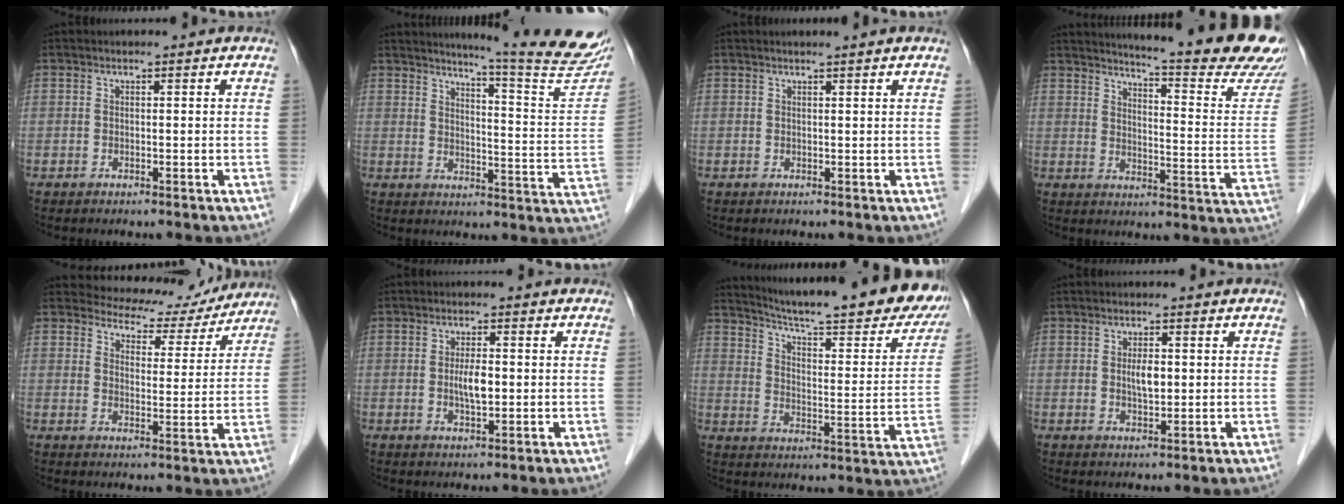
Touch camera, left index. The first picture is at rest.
{"total": 18.9, "force": [17.3, -0.5, 7.7], "torque": [-0.106, -0.098, 0.197]}
{"total": 1.3, "force": [1.1, -0.4, 0.5], "torque": [-0.015, 0.000, 0.024]}
{"total": 23.2, "force": [21.0, 0.2, 9.9], "torque": [-0.139, -0.114, 0.246]}
{"total": 10.3, "force": [9.7, 3.4, 0.4], "torque": [0.006, -0.002, 0.114]}
{"total": 3.4, "force": [-0.2, 1.0, 3.3], "torque": [-0.064, -0.001, -0.002]}
{"total": 28.1, "force": [24.7, 2.7, 13.1], "torque": [-0.198, -0.073, 0.315]}
{"total": 2.7, "force": [0.3, 1.0, 2.5], "torque": [-0.046, -0.001, 0.006]}